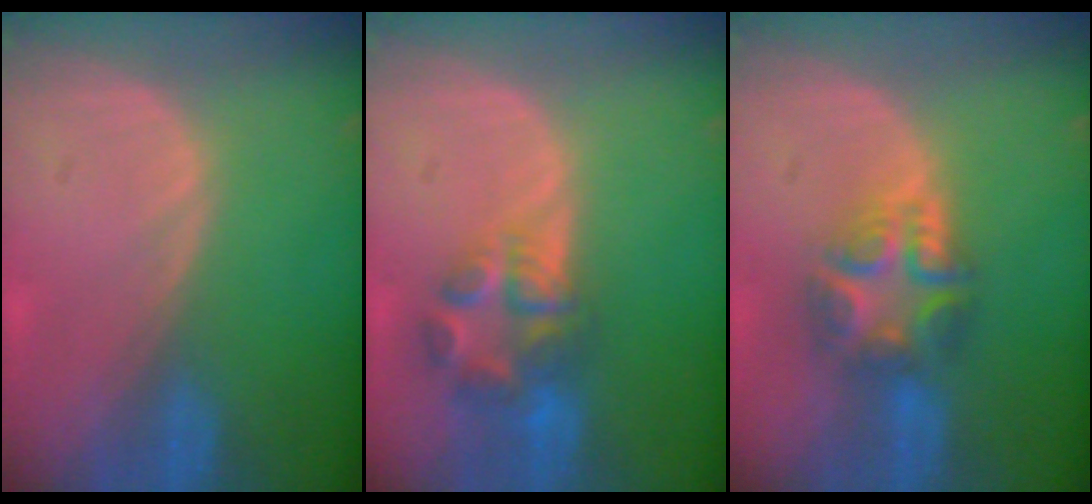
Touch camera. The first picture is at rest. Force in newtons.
{"total": 6.8, "press": 6.2, "slide": 2.9}
{"total": 7.5, "press": 6.5, "slide": 3.7}